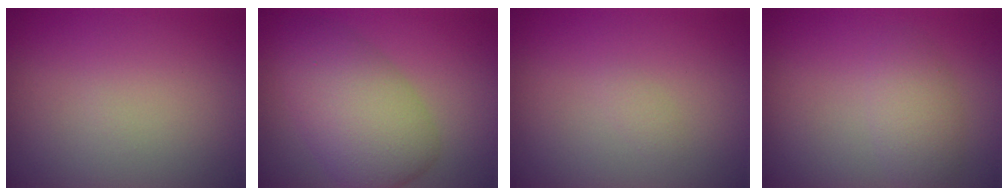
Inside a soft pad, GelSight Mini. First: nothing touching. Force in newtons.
{"total": 6.8, "press": 6.8, "slide": 0.0}
{"total": 0.5, "press": 0.5, "slide": 0.0}
{"total": 2.4, "press": 2.4, "slide": 0.1}